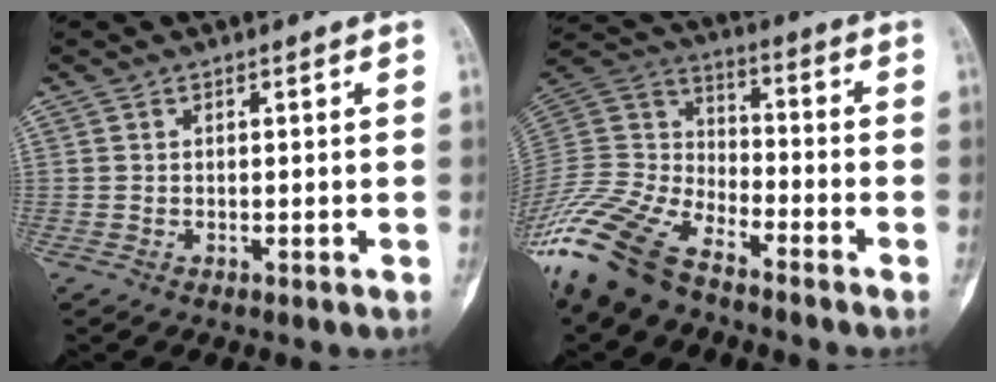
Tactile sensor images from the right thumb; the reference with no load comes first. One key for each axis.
{"total": 17.9, "fx": -13.7, "fy": 7.5, "fz": 8.9, "tx": -0.181, "ty": 0.056, "tz": -0.268}